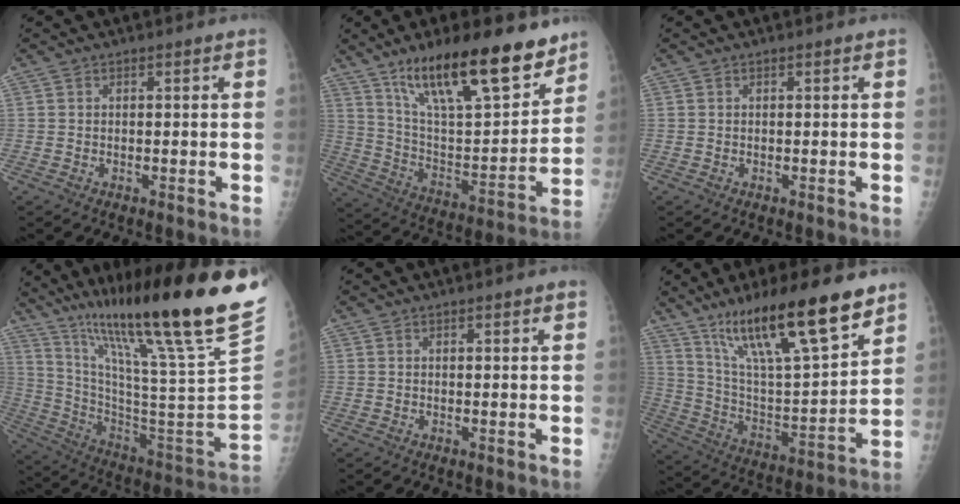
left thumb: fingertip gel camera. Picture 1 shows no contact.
{"total": 24.7, "force": [16.6, 7.4, 16.7], "torque": [-0.234, -0.062, 0.285]}
{"total": 0.0}
{"total": 34.8, "force": [23.1, 2.7, 25.8], "torque": [-0.365, -0.096, 0.369]}
{"total": 1.7, "force": [0.9, 0.4, 1.3], "torque": [-0.016, -0.001, 0.011]}
{"total": 23.8, "force": [15.5, 4.3, 17.5], "torque": [-0.284, -0.052, 0.275]}